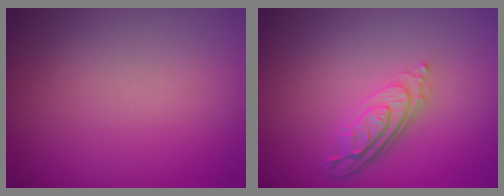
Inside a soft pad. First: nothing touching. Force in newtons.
{"total": 3.8, "press": 2.7, "slide": 2.6}